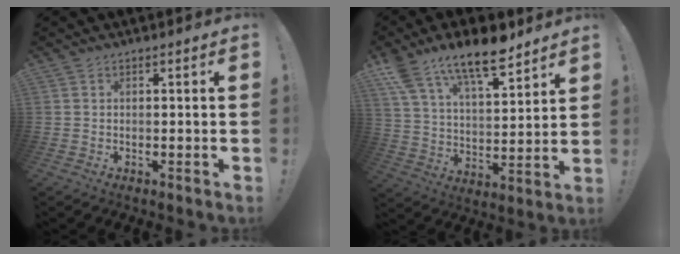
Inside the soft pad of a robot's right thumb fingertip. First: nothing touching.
{"total": 15.0, "force": [11.8, 5.4, 7.6], "torque": [-0.148, -0.075, 0.212]}